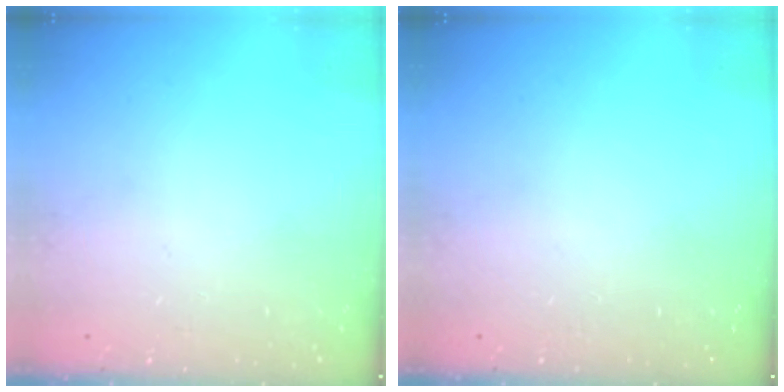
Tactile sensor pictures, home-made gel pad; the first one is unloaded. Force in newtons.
{"total": 0.0}